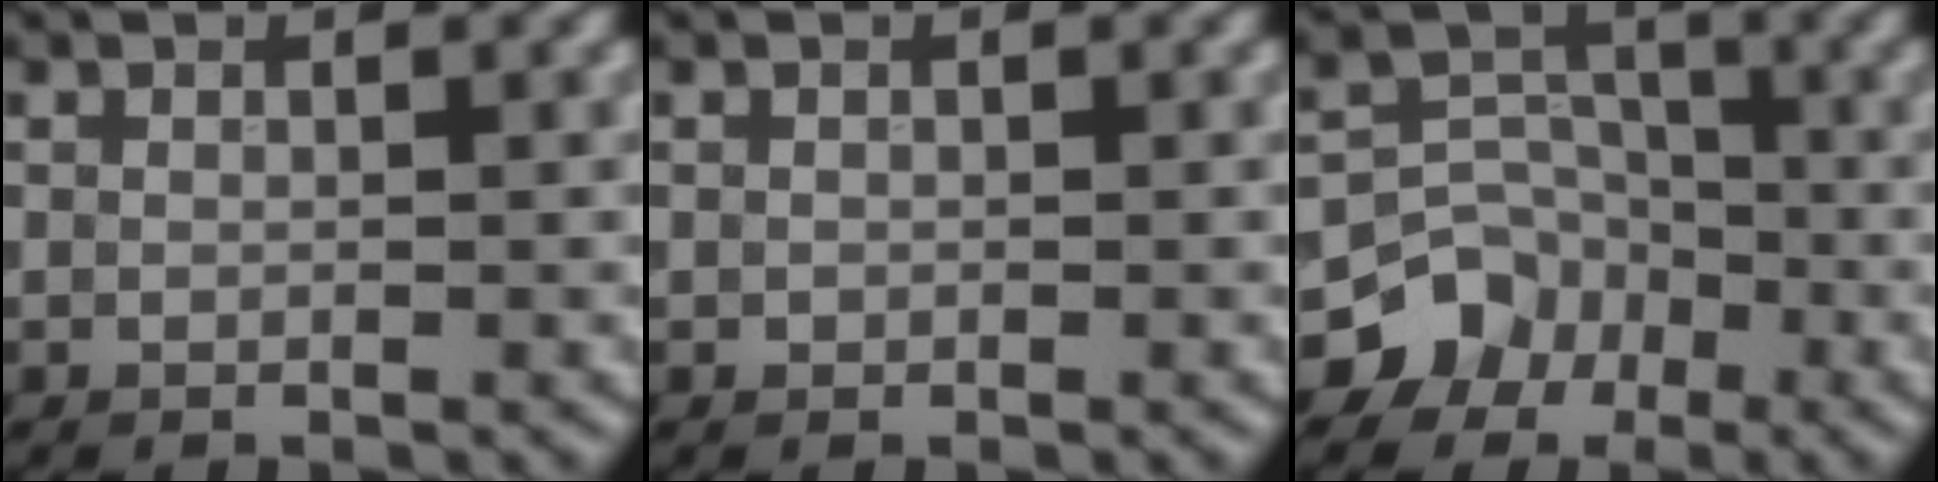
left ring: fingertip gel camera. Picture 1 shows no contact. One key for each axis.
{"total": 0.0}
{"total": 5.6, "fx": -3.5, "fy": 4.3, "fz": 0.8, "tx": 0.019, "ty": 0.012, "tz": -0.070}